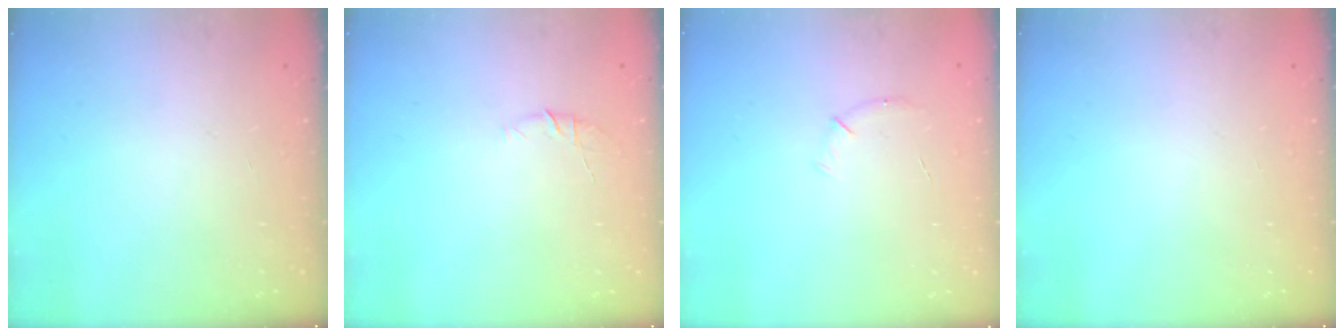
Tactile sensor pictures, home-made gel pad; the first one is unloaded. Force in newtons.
{"total": 4.8, "press": 4.7, "slide": 1.2}
{"total": 5.5, "press": 5.2, "slide": 1.6}
{"total": 0.0}